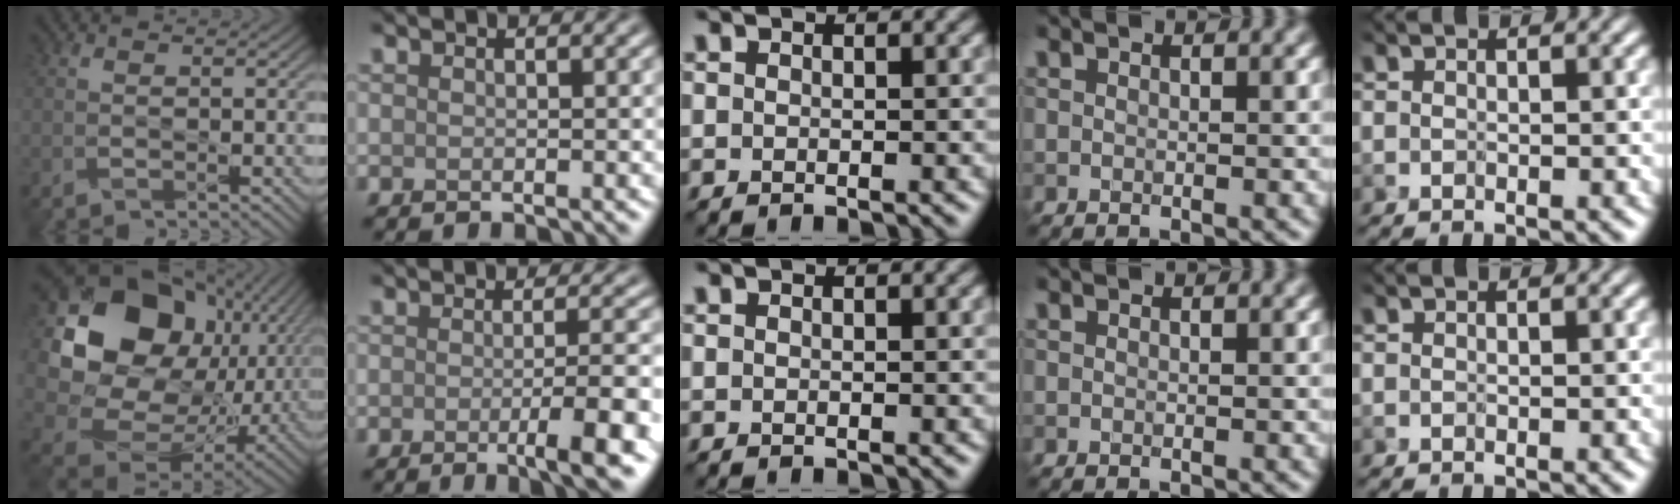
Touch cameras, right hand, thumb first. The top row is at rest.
{"thumb": {"total": 20.8, "force": [4.4, 16.0, 12.6], "torque": [-0.280, -0.011, 0.107]}, "index": {"total": 5.7, "force": [-2.0, 1.0, 5.2], "torque": [-0.073, -0.001, -0.034]}}